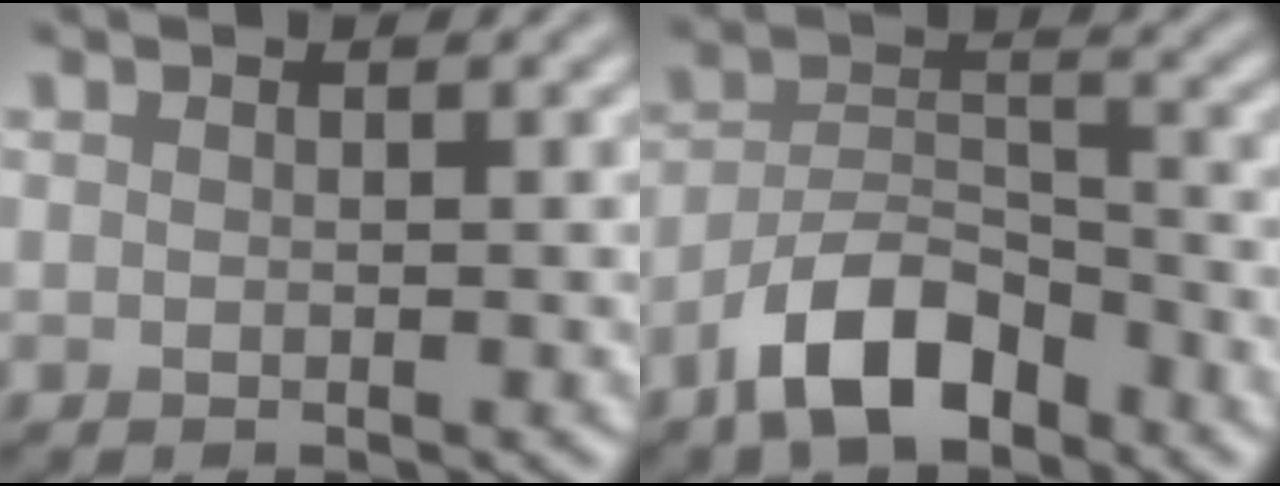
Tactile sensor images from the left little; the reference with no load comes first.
{"total": 6.6, "force": [-4.5, 2.8, 3.9], "torque": [-0.064, 0.004, -0.092]}